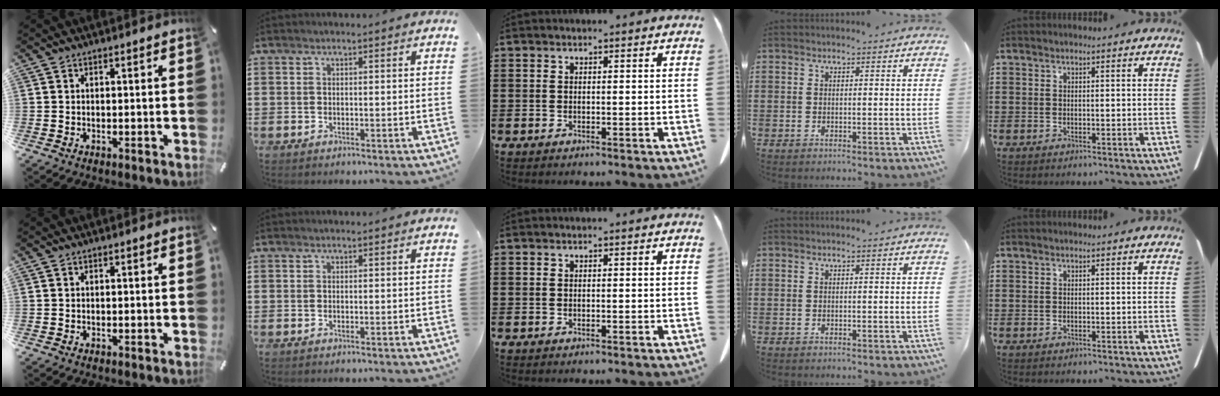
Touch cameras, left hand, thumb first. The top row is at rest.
{}